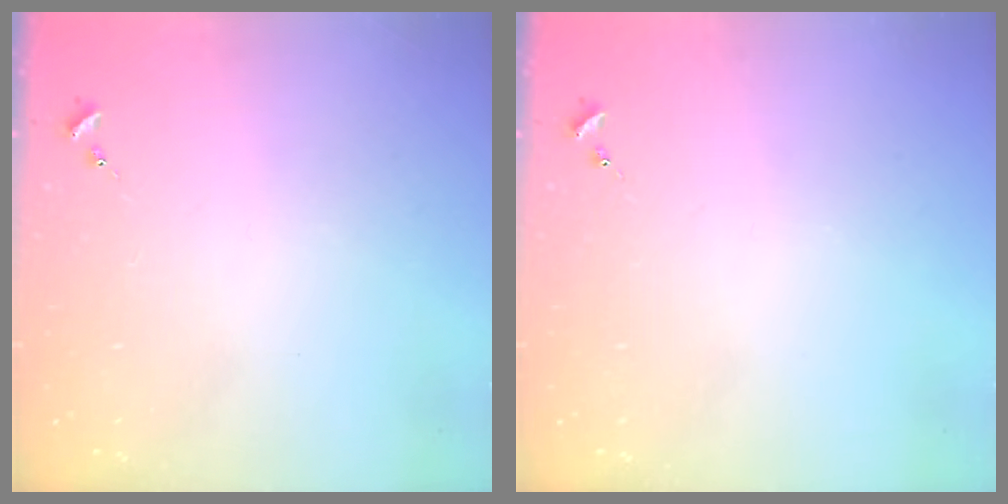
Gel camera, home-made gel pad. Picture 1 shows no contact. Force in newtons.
{"total": 0.0}